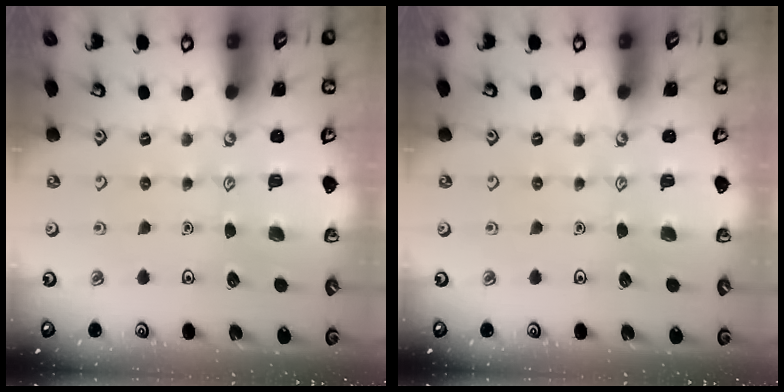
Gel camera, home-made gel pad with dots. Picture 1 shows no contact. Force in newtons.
{"total": 0.0}